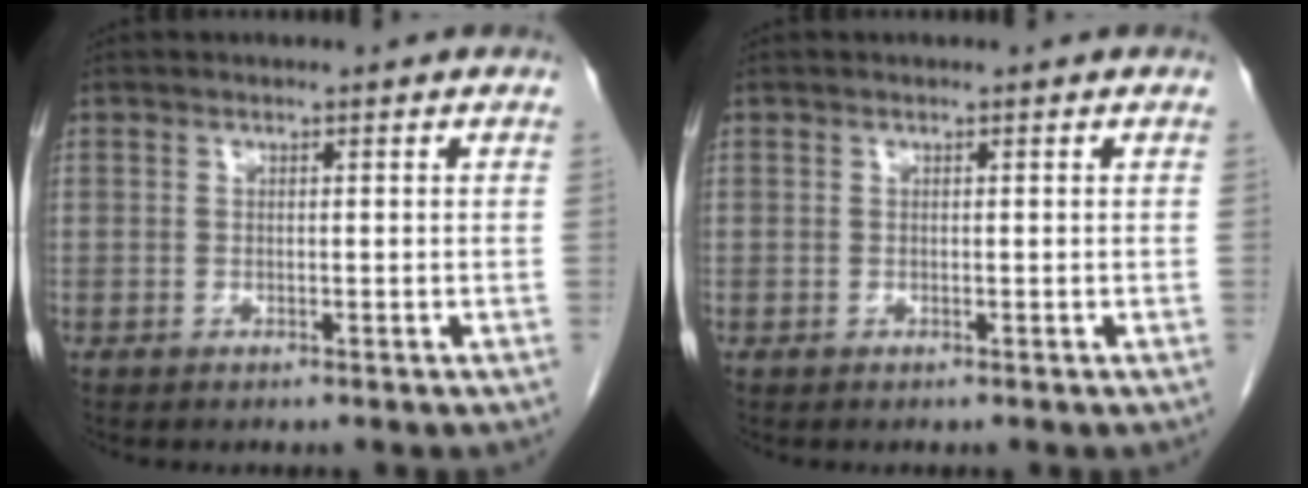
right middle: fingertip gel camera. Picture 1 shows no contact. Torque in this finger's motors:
{"motor_torque": [-0.02, -0.01, 0.00, 0.00]}